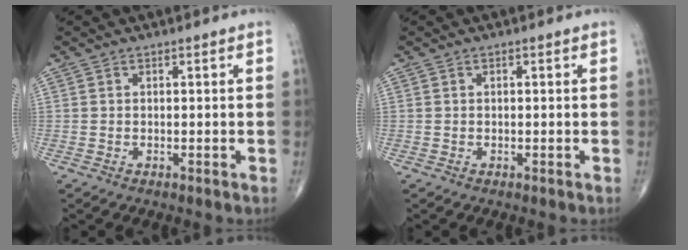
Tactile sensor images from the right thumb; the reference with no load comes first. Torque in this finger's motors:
{"motor_torque": [-0.14, -0.31, -0.08, -0.15, -0.03]}